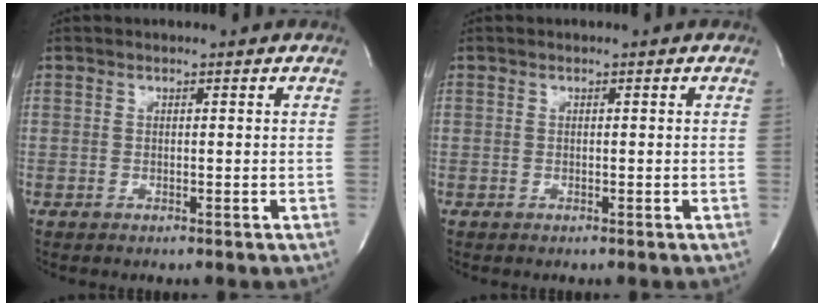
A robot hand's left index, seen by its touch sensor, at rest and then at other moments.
{"total": 0.0}